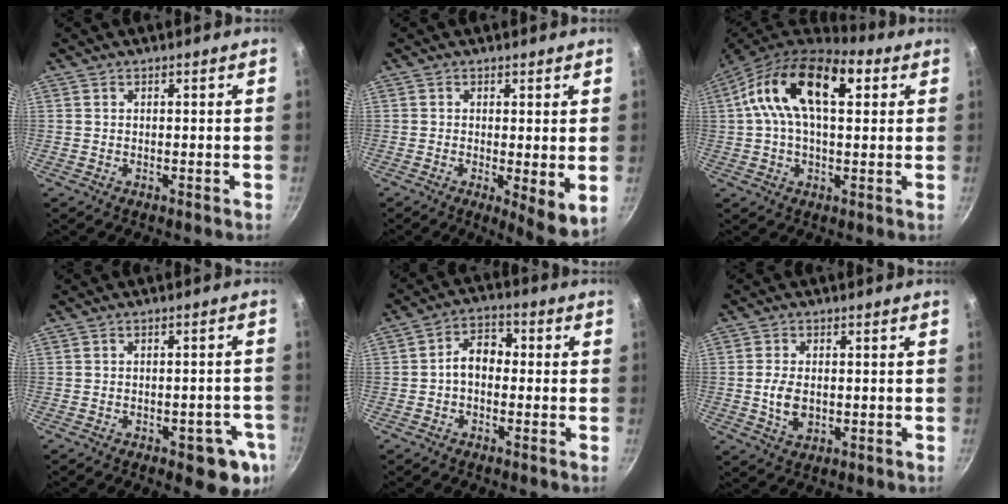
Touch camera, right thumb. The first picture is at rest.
{"total": 6.5, "force": [-0.2, 2.1, 6.2], "torque": [-0.082, -0.022, -0.001]}
{"total": 18.1, "force": [4.9, 9.5, 14.5], "torque": [-0.235, 0.015, 0.061]}
{"total": 9.1, "force": [-3.8, 4.2, 7.1], "torque": [-0.044, 0.017, -0.042]}
{"total": 6.2, "force": [-0.6, 4.4, 4.3], "torque": [-0.044, 0.024, -0.024]}
{"total": 5.5, "force": [-0.4, 3.5, 4.2], "torque": [-0.079, 0.001, -0.004]}